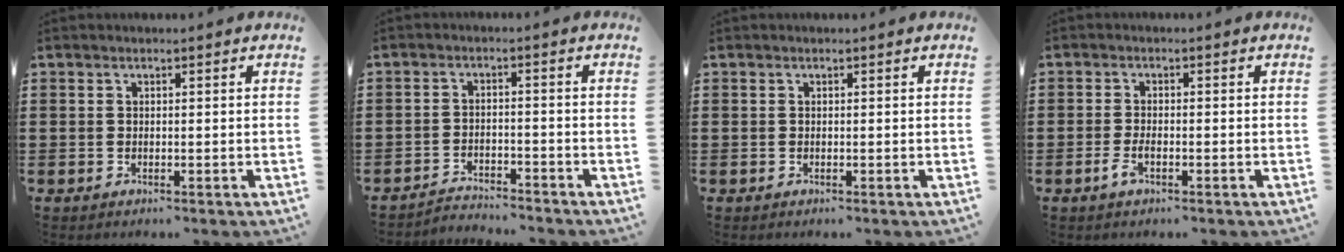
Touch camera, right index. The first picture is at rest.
{"total": 3.0, "force": [-3.0, 0.0, 0.0], "torque": [-0.008, -0.001, -0.066]}
{"total": 0.0}
{"total": 2.5, "force": [-1.3, 0.6, 2.0], "torque": [-0.051, -0.006, -0.028]}